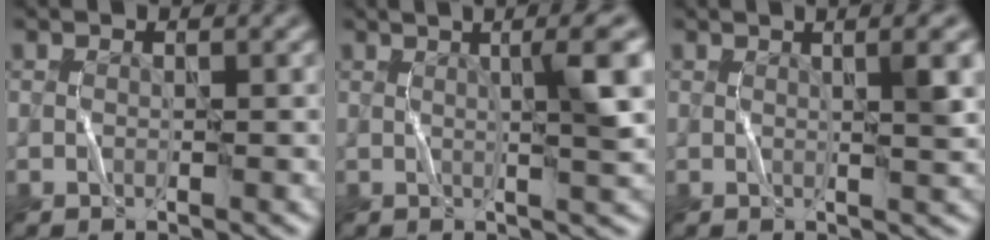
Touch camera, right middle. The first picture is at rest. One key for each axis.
{"total": 5.3, "fx": 0.9, "fy": 0.6, "fz": 5.2, "tx": -0.073, "ty": 0.012, "tz": 0.022}
{"total": 4.0, "fx": 0.5, "fy": 0.9, "fz": 3.9, "tx": -0.047, "ty": 0.011, "tz": 0.014}